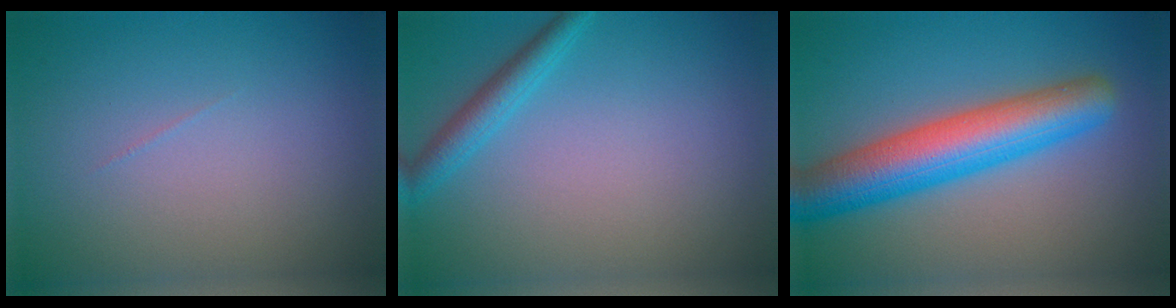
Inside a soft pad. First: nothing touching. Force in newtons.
{"total": 2.4, "press": 2.4, "slide": 0.1}
{"total": 7.8, "press": 7.8, "slide": 0.2}